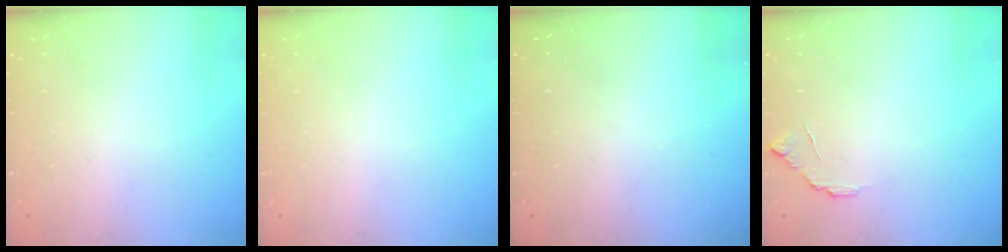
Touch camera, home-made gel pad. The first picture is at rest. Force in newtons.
{"total": 0.0}
{"total": 2.9, "press": 2.8, "slide": 0.8}
{"total": 6.3, "press": 6.2, "slide": 0.6}